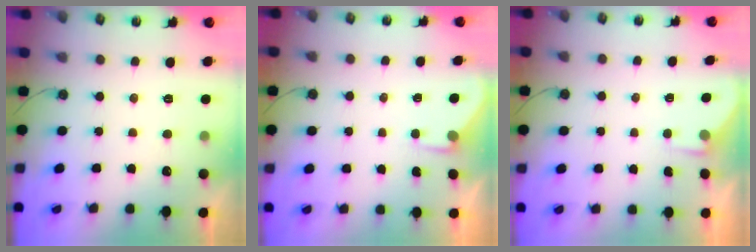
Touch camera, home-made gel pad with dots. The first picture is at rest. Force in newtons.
{"total": 2.7, "press": 2.6, "slide": 0.5}
{"total": 1.8, "press": 1.7, "slide": 0.4}